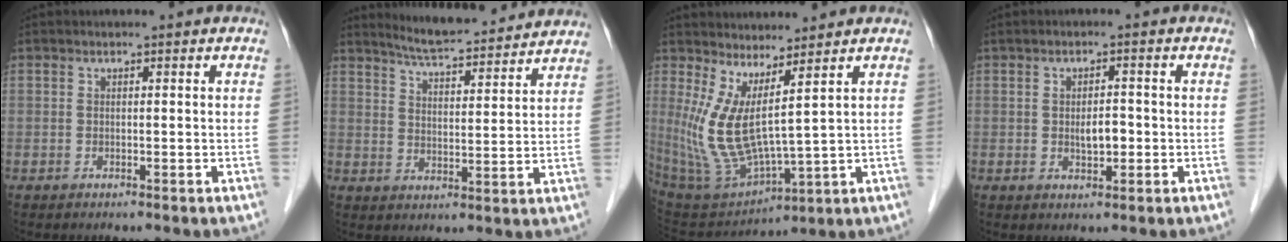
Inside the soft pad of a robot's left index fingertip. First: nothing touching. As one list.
[{"total": 12.3, "force": [11.7, 1.0, 3.9], "torque": [-0.067, 0.010, 0.166]}, {"total": 9.8, "force": [3.5, 1.6, 9.0], "torque": [-0.208, -0.028, 0.086]}, {"total": 3.1, "force": [-0.4, 1.2, 2.8], "torque": [-0.049, 0.001, -0.003]}]